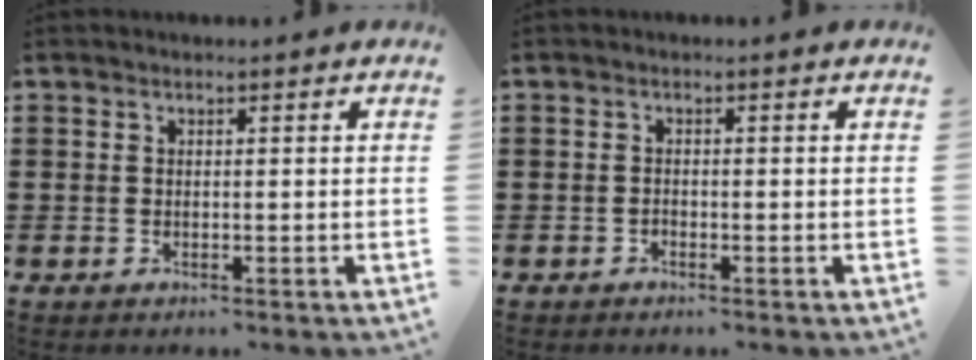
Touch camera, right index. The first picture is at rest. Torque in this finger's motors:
{"motor_torque": [2.14, 0.00, -0.02, -0.01]}